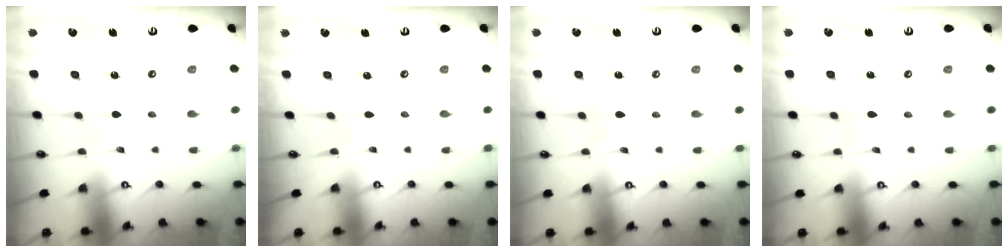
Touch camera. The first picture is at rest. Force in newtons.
{"total": 2.7, "press": 2.7, "slide": 0.2}
{"total": 3.3, "press": 3.3, "slide": 0.1}
{"total": 2.8, "press": 2.8, "slide": 0.2}